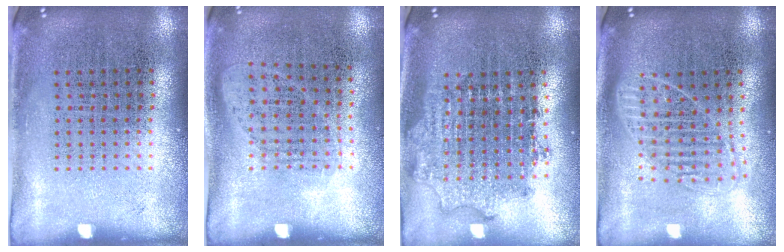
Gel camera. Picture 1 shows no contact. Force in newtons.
{"total": 1.0, "press": 0.9, "slide": 0.5}
{"total": 1.8, "press": 1.4, "slide": 1.1}
{"total": 1.8, "press": 1.6, "slide": 1.0}